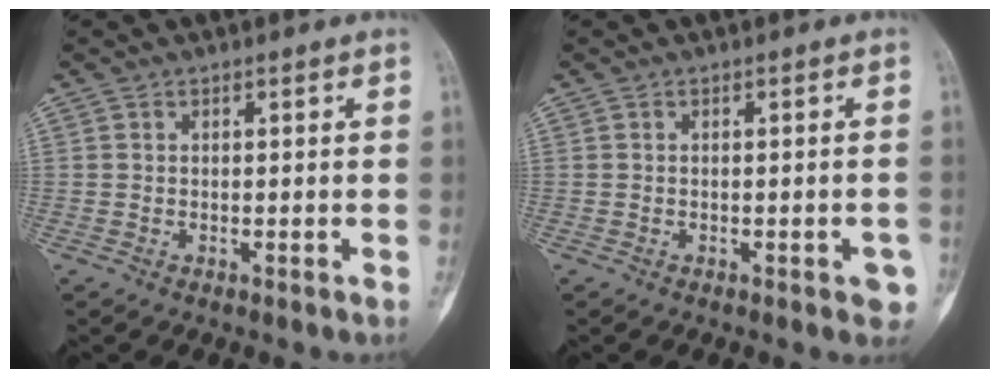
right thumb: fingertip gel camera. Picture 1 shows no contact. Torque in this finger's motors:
{"motor_torque": [0.77, 0.54, 0.10, -0.19, 0.11]}